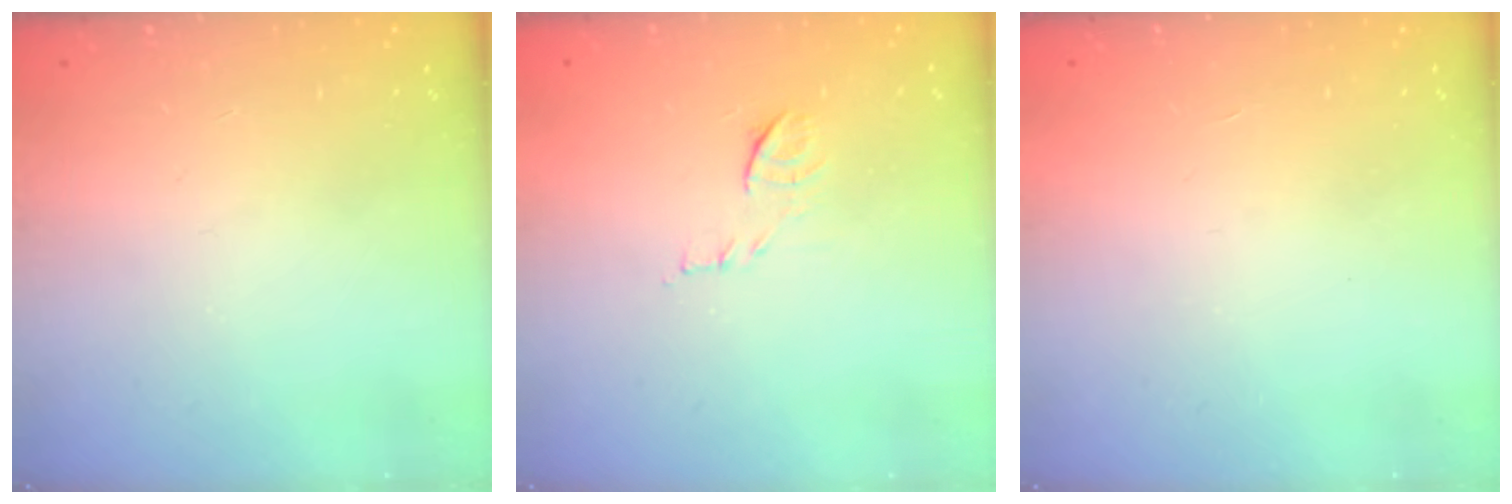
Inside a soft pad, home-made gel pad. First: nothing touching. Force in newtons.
{"total": 7.8, "press": 7.7, "slide": 0.7}
{"total": 1.6, "press": 1.6, "slide": 0.1}